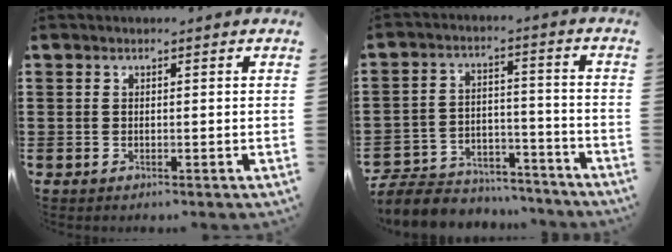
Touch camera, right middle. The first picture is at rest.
{"total": 6.8, "force": [-6.5, 1.8, 0.8], "torque": [-0.022, 0.017, -0.131]}